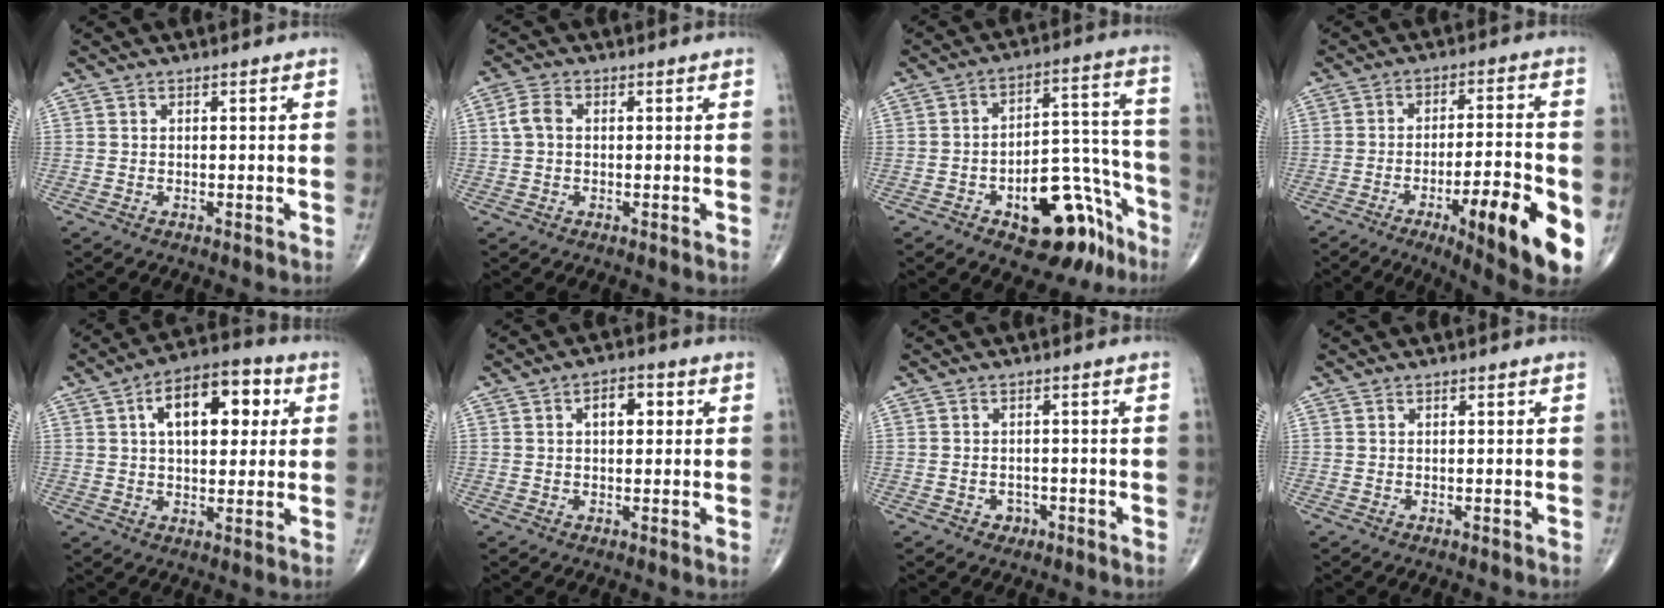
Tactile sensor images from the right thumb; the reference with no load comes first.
{"total": 3.4, "force": [0.3, 2.4, 2.4], "torque": [-0.052, 0.010, 0.002]}
{"total": 17.6, "force": [-9.4, 8.7, 12.1], "torque": [-0.113, 0.090, -0.125]}
{"total": 17.3, "force": [-6.4, 3.7, 15.6], "torque": [-0.204, 0.012, -0.085]}
{"total": 14.1, "force": [3.9, 7.5, 11.3], "torque": [-0.143, 0.015, 0.055]}
{"total": 4.8, "force": [1.2, 2.8, 3.7], "torque": [-0.040, 0.009, 0.013]}
{"total": 2.0, "force": [-1.0, 1.6, 0.6], "torque": [-0.001, 0.007, -0.012]}
{"total": 0.0}